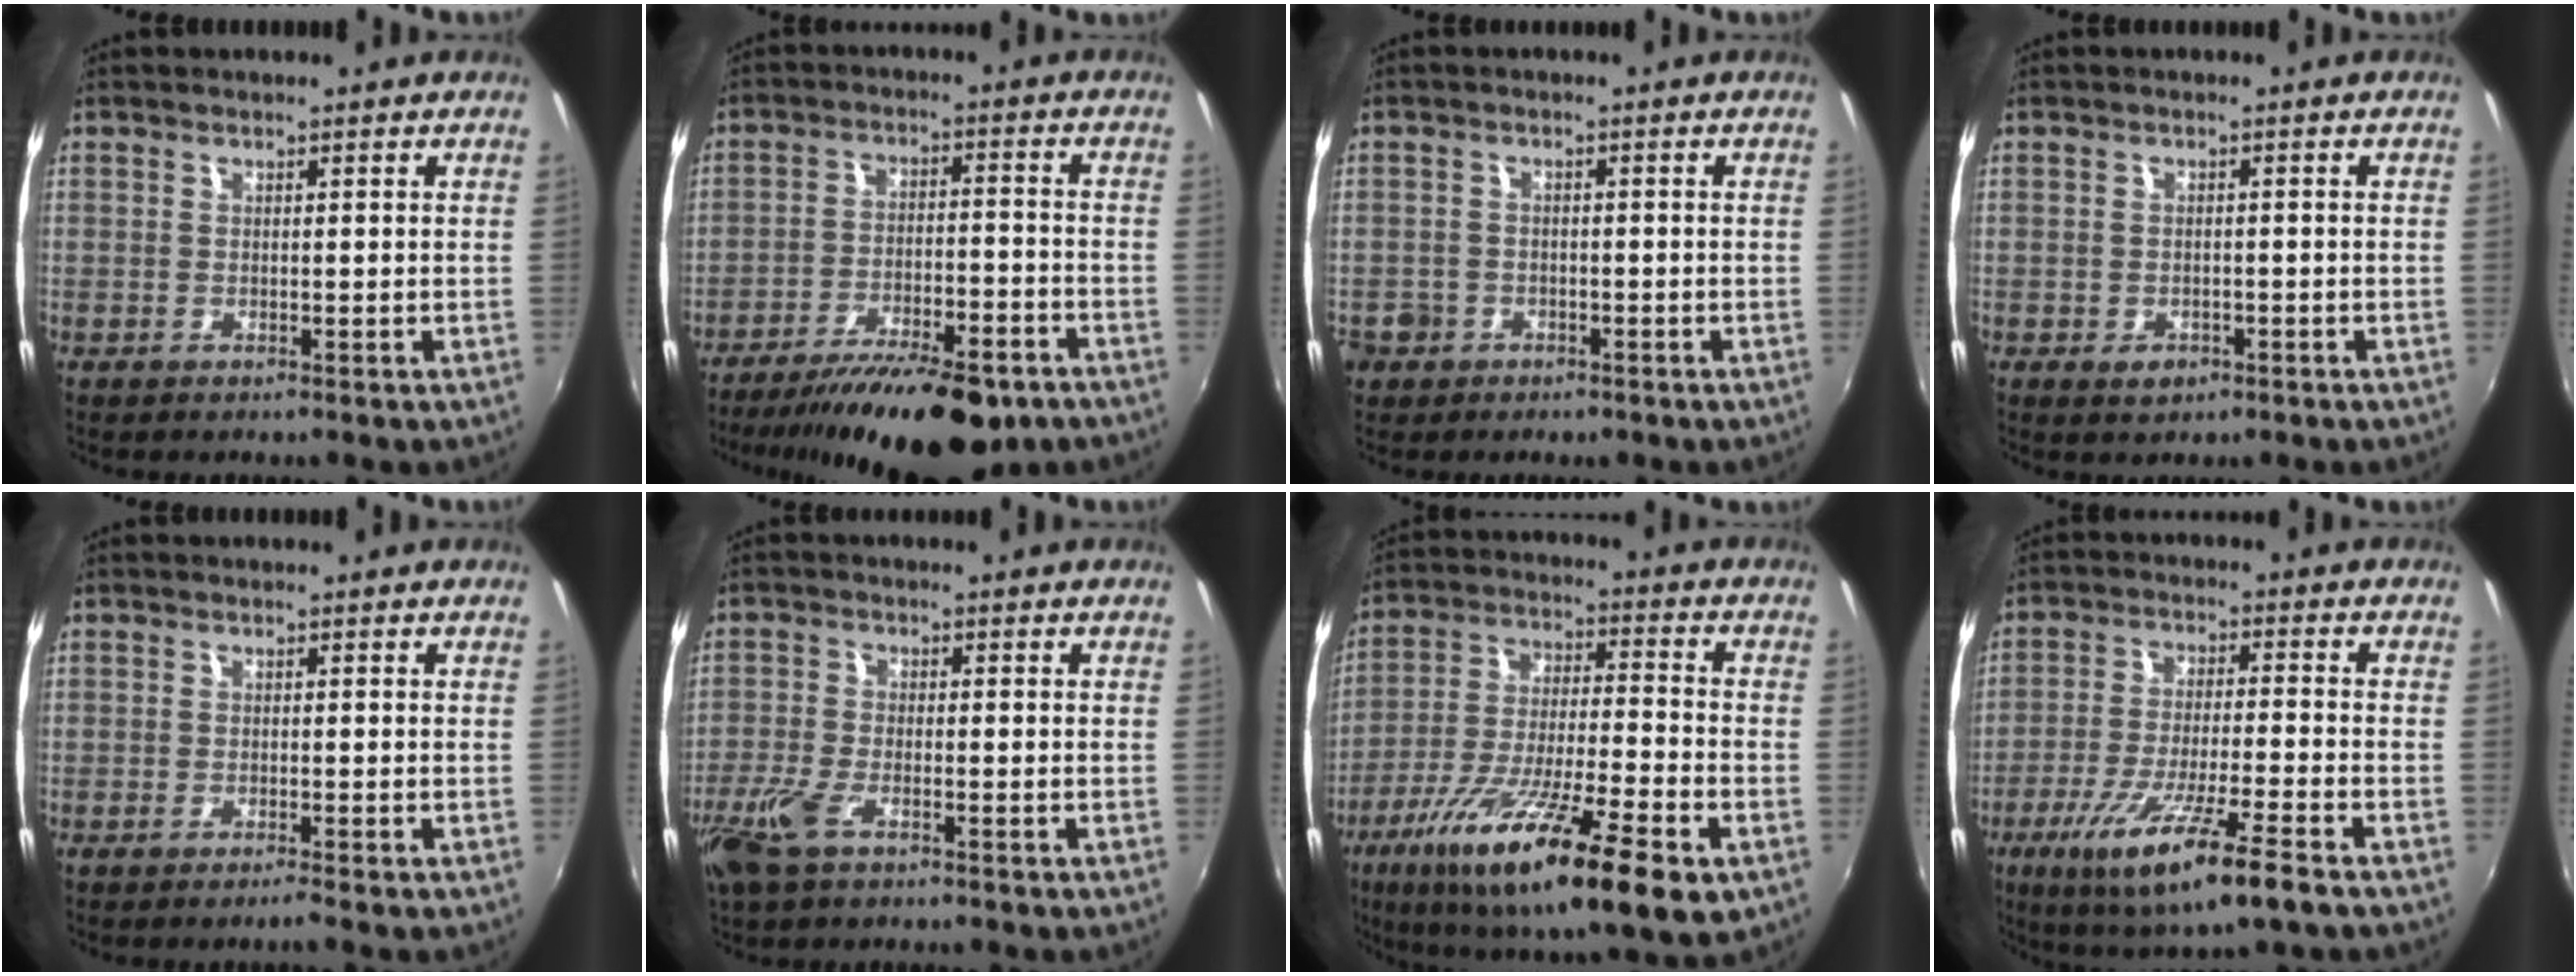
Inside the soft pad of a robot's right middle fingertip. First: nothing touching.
{"total": 19.5, "force": [-14.7, 5.7, 11.5], "torque": [-0.203, -0.033, -0.214]}
{"total": 4.3, "force": [-2.0, 3.6, 1.1], "torque": [-0.037, -0.001, -0.032]}
{"total": 2.7, "force": [-1.4, 1.8, 1.4], "torque": [-0.026, -0.003, -0.017]}
{"total": 1.3, "force": [-1.1, -0.3, 0.6], "torque": [-0.013, -0.004, -0.020]}
{"total": 6.8, "force": [-4.1, 2.5, 4.8], "torque": [-0.121, -0.013, -0.083]}
{"total": 22.7, "force": [-11.8, 4.1, 19.0], "torque": [-0.333, -0.054, -0.203]}
{"total": 14.2, "force": [-8.1, 1.1, 11.6], "torque": [-0.227, -0.038, -0.144]}